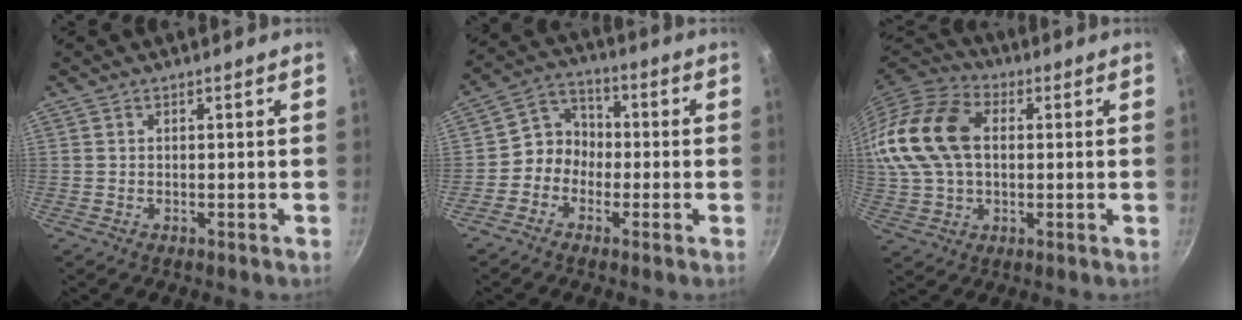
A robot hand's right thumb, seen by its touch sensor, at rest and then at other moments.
{"total": 6.6, "force": [-1.7, 5.8, 2.6], "torque": [-0.007, 0.034, -0.050]}
{"total": 20.0, "force": [2.9, 13.8, 14.2], "torque": [-0.288, 0.030, 0.045]}